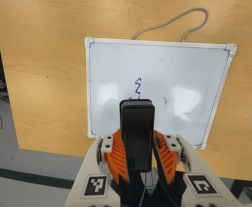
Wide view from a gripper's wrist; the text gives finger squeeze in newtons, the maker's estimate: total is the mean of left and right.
{"total": 9.0, "left": 7.9, "right": 10.2}